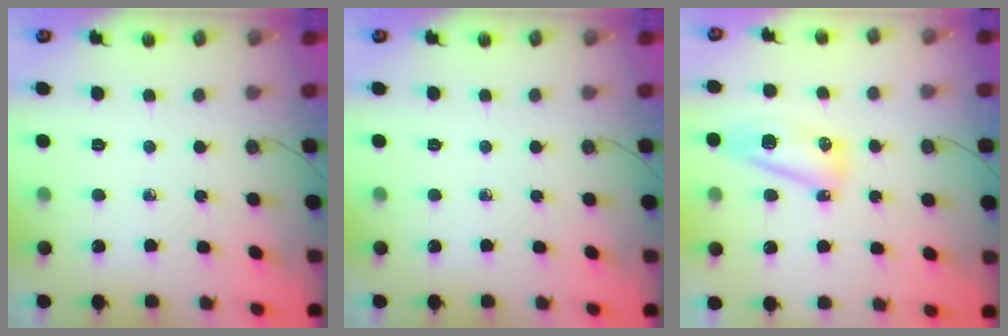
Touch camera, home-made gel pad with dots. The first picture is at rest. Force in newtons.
{"total": 0.0}
{"total": 8.4, "press": 5.3, "slide": 6.5}